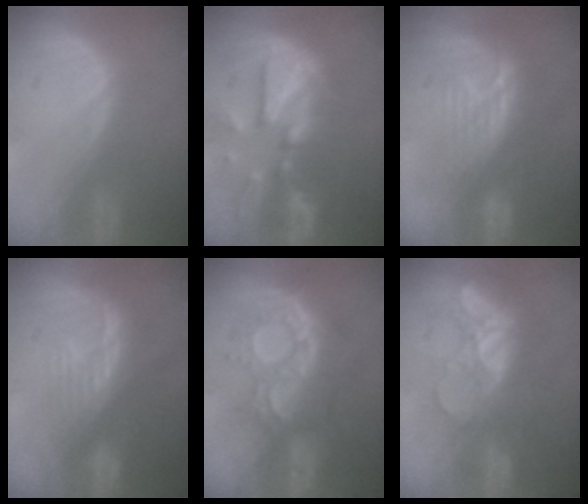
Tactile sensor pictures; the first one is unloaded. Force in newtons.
{"total": 12.1, "press": 10.4, "slide": 6.1}
{"total": 7.5, "press": 7.2, "slide": 1.9}
{"total": 8.1, "press": 7.3, "slide": 3.3}
{"total": 9.4, "press": 9.4, "slide": 0.6}
{"total": 8.7, "press": 7.8, "slide": 3.7}